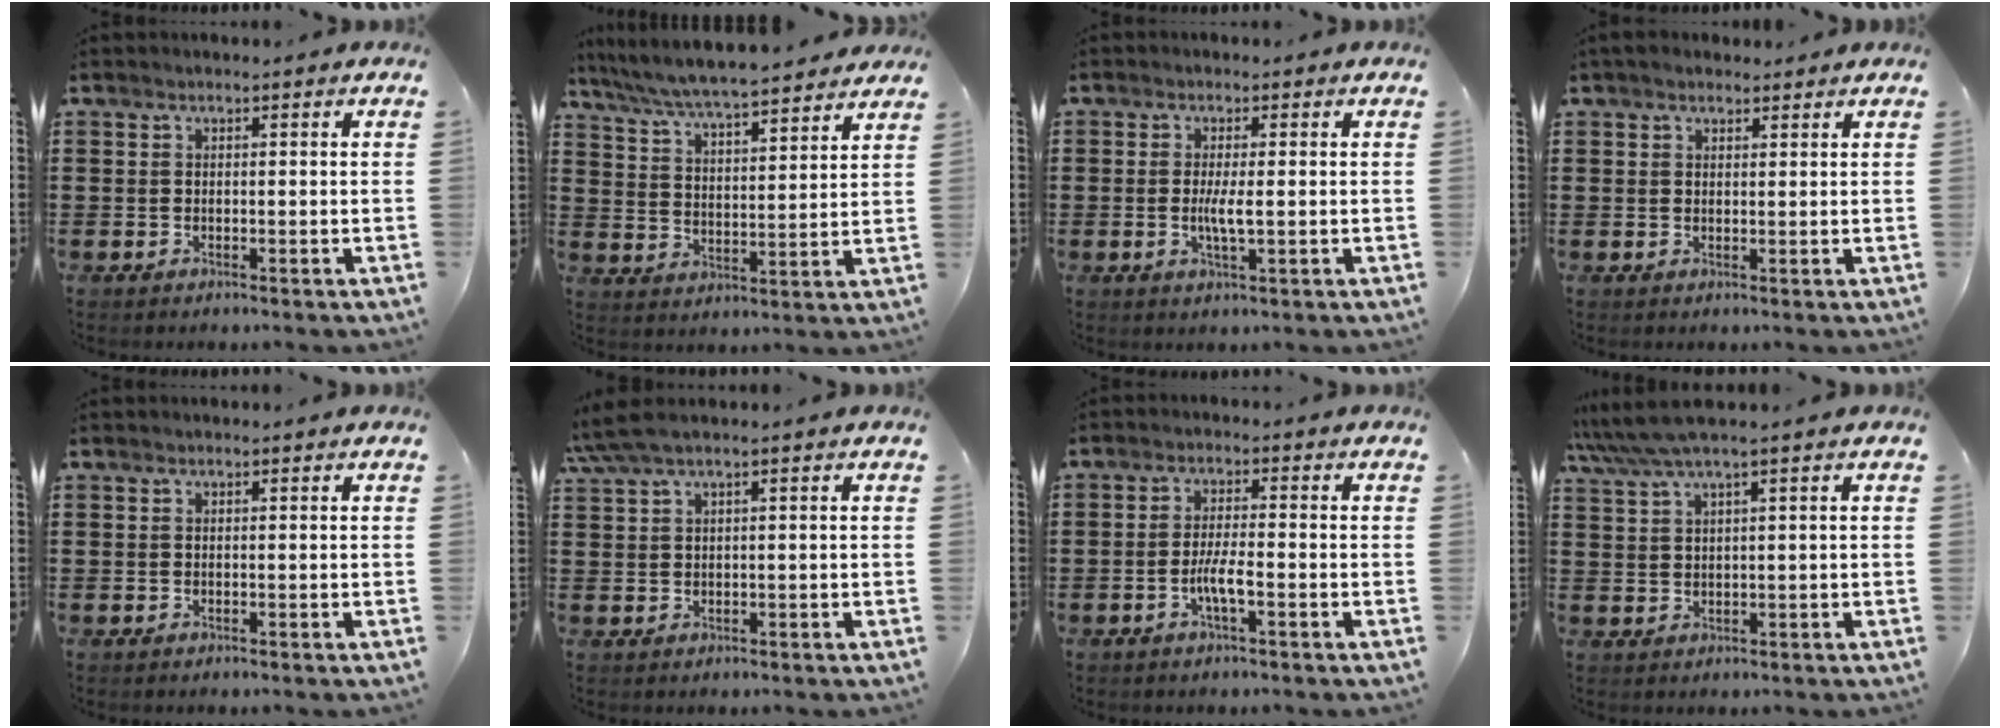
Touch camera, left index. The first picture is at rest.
{"total": 6.2, "force": [5.9, 0.0, 1.8], "torque": [-0.060, -0.037, 0.101]}
{"total": 3.3, "force": [-0.2, 0.5, 3.3], "torque": [-0.066, -0.006, -0.006]}
{"total": 1.9, "force": [1.6, 0.8, 0.5], "torque": [-0.014, 0.006, 0.032]}
{"total": 0.0}
{"total": 2.6, "force": [1.1, 0.2, 2.4], "torque": [-0.053, -0.003, 0.018]}
{"total": 4.0, "force": [-1.5, 0.7, 3.7], "torque": [-0.078, -0.003, -0.030]}
{"total": 3.8, "force": [2.2, -0.2, 3.0], "torque": [-0.071, -0.004, 0.036]}